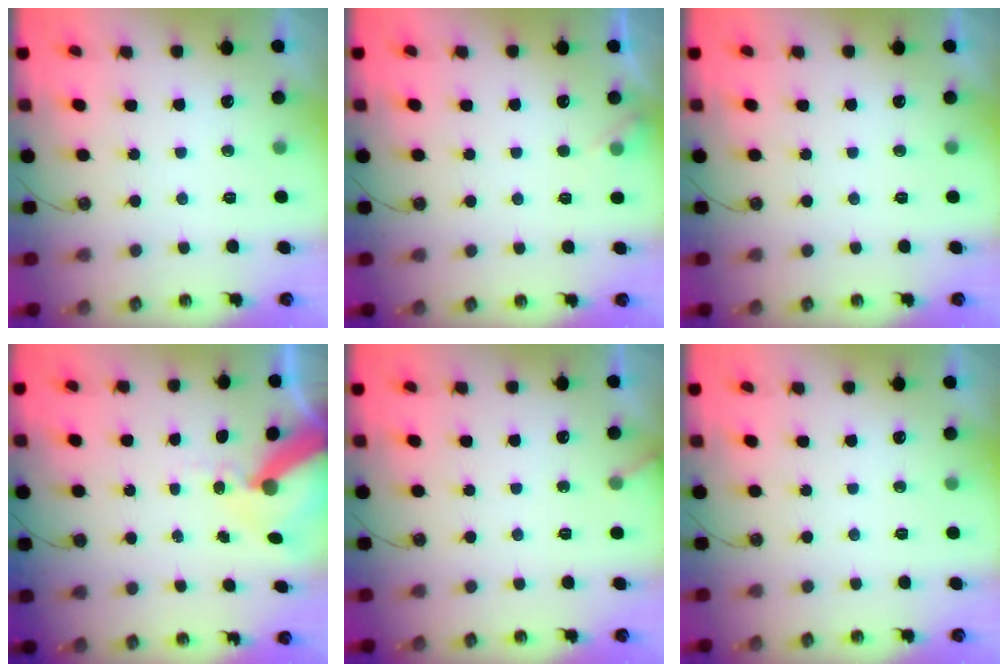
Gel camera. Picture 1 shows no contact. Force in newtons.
{"total": 4.2, "press": 4.2, "slide": 0.5}
{"total": 0.0}
{"total": 11.5, "press": 11.4, "slide": 1.6}
{"total": 2.4, "press": 2.4, "slide": 0.2}
{"total": 0.0}